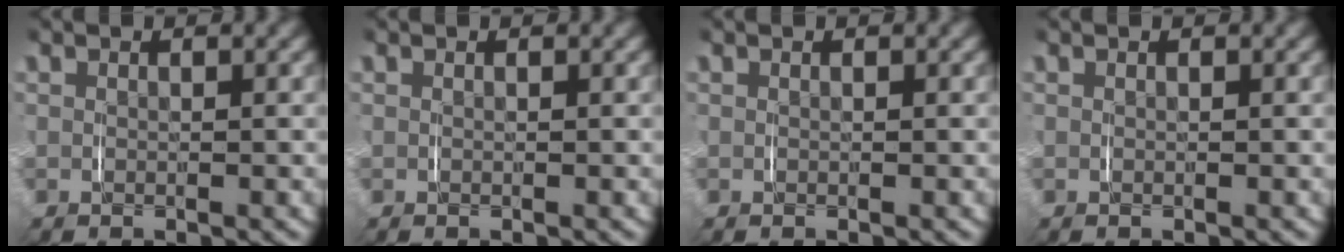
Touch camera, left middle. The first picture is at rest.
{"total": 0.0}
{"total": 0.0}
{"total": 0.0}